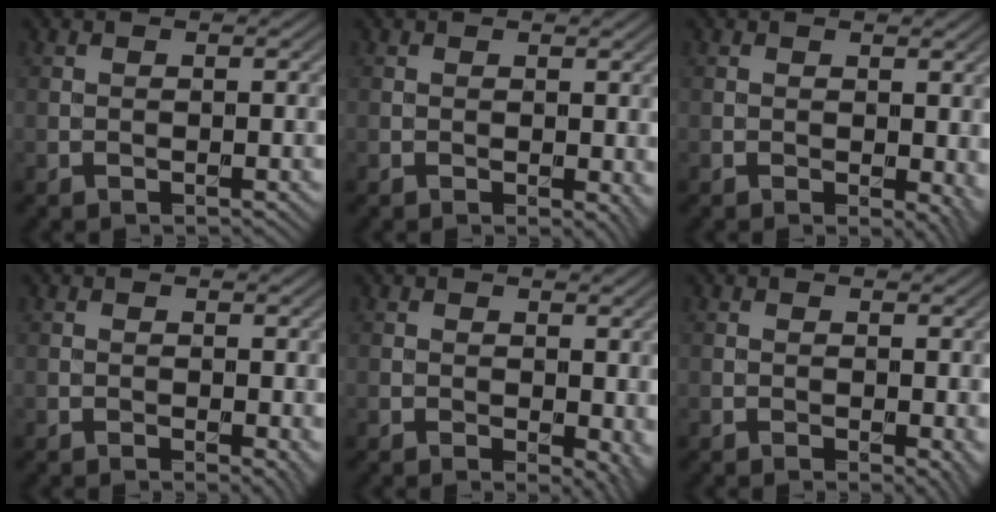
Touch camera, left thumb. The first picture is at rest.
{"total": 1.7, "force": [0.0, 1.0, 1.3], "torque": [-0.014, -0.007, 0.003]}
{"total": 3.0, "force": [0.0, 1.7, 2.4], "torque": [-0.025, -0.007, 0.003]}
{"total": 1.8, "force": [-0.1, 1.0, 1.5], "torque": [-0.016, -0.008, 0.001]}
{"total": 4.1, "force": [-0.1, 2.5, 3.2], "torque": [-0.035, -0.012, 0.001]}
{"total": 2.1, "force": [-0.2, 1.1, 1.7], "torque": [-0.019, -0.008, 0.000]}